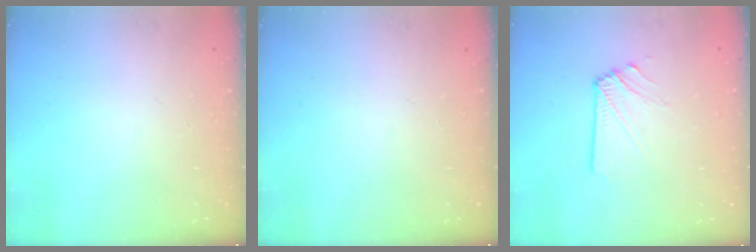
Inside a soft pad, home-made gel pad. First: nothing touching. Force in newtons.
{"total": 0.0}
{"total": 2.9, "press": 2.8, "slide": 0.5}